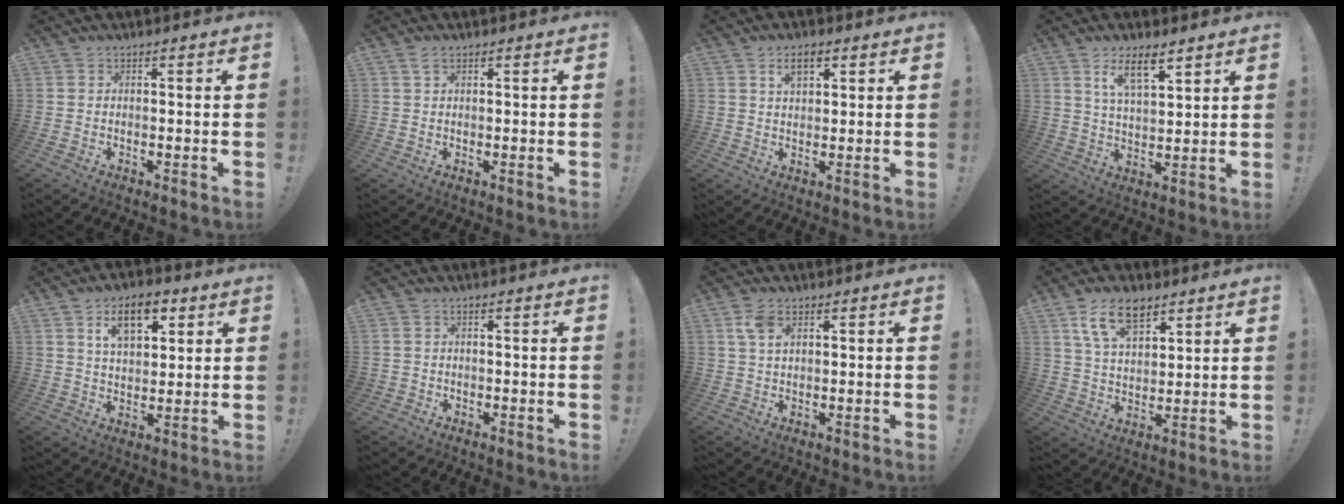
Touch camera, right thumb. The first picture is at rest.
{"total": 2.3, "force": [1.5, 1.1, 1.5], "torque": [-0.027, 0.000, 0.026]}
{"total": 4.7, "force": [2.3, 2.4, 3.4], "torque": [-0.048, -0.003, 0.037]}
{"total": 9.1, "force": [5.9, 2.7, 6.5], "torque": [-0.113, -0.024, 0.102]}
{"total": 11.0, "force": [5.7, 5.8, 7.4], "torque": [-0.115, -0.008, 0.101]}
{"total": 1.4, "force": [-0.3, 1.3, 0.4], "torque": [-0.013, 0.005, -0.005]}
{"total": 4.8, "force": [2.1, 2.5, 3.5], "torque": [-0.071, 0.002, 0.041]}
{"total": 12.1, "force": [7.5, 6.2, 7.1], "torque": [-0.121, -0.024, 0.141]}